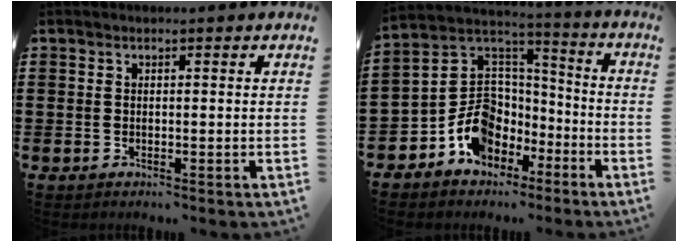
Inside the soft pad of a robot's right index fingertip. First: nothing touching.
{"total": 9.8, "force": [-4.6, 8.0, 3.3], "torque": [-0.093, 0.015, -0.084]}